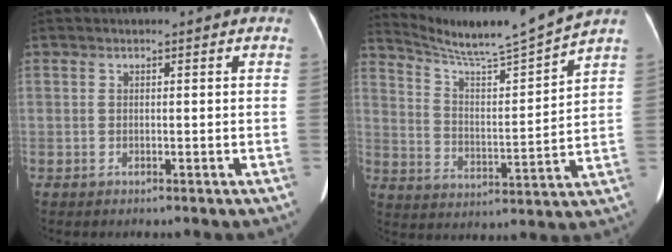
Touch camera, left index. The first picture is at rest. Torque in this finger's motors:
{"motor_torque": [-0.28, -0.29, -0.23, -0.03]}